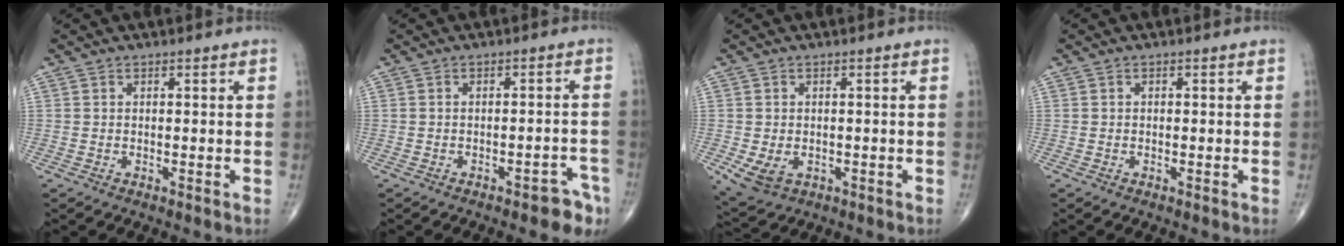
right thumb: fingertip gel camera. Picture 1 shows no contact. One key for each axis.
{"total": 5.3, "fx": -3.5, "fy": 2.1, "fz": 3.3, "tx": -0.026, "ty": 0.027, "tz": -0.038}
{"total": 5.3, "fx": -1.4, "fy": 3.9, "fz": 3.4, "tx": -0.061, "ty": -0.001, "tz": -0.011}
{"total": 0.0}